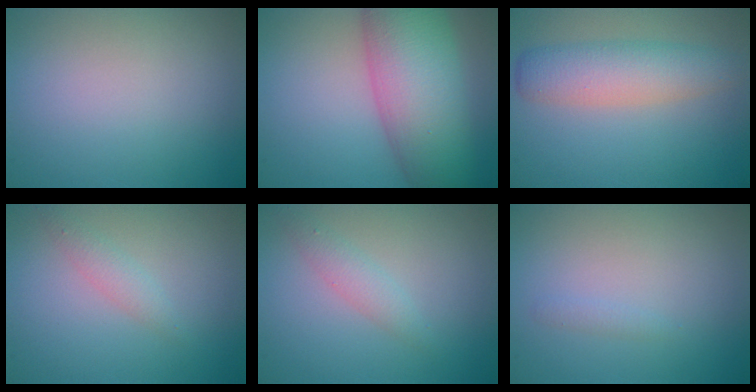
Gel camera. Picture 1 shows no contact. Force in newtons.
{"total": 11.0, "press": 11.0, "slide": 0.3}
{"total": 4.2, "press": 4.2, "slide": 0.1}
{"total": 1.4, "press": 1.4, "slide": 0.0}
{"total": 1.6, "press": 1.6, "slide": 0.1}
{"total": 0.6, "press": 0.6, "slide": 0.0}